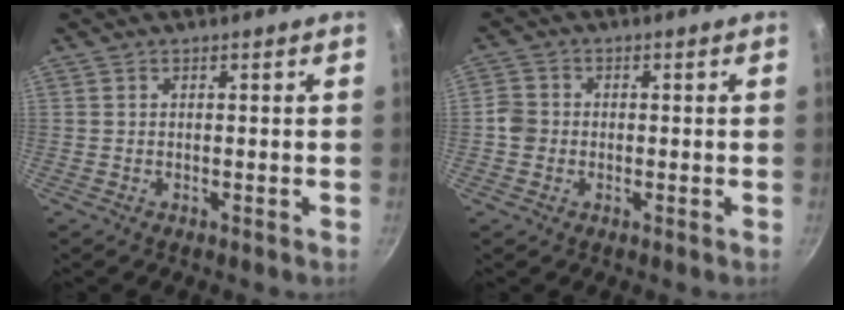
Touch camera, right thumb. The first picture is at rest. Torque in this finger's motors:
{"motor_torque": [-0.20, -0.36, 0.45, -0.02, 0.05]}